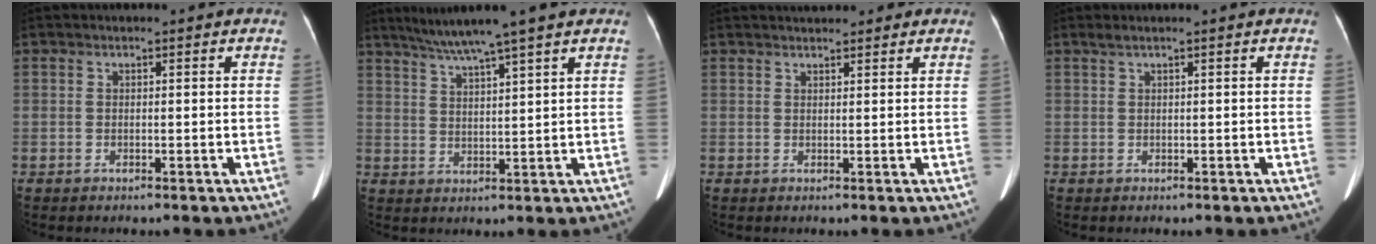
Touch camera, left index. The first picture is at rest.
{"total": 7.3, "force": [5.9, -1.5, 4.1], "torque": [-0.072, 0.011, 0.103]}
{"total": 4.5, "force": [4.0, 1.1, 1.6], "torque": [-0.019, 0.030, 0.051]}
{"total": 0.6, "force": [0.4, 0.0, 0.4], "torque": [-0.014, 0.012, 0.013]}